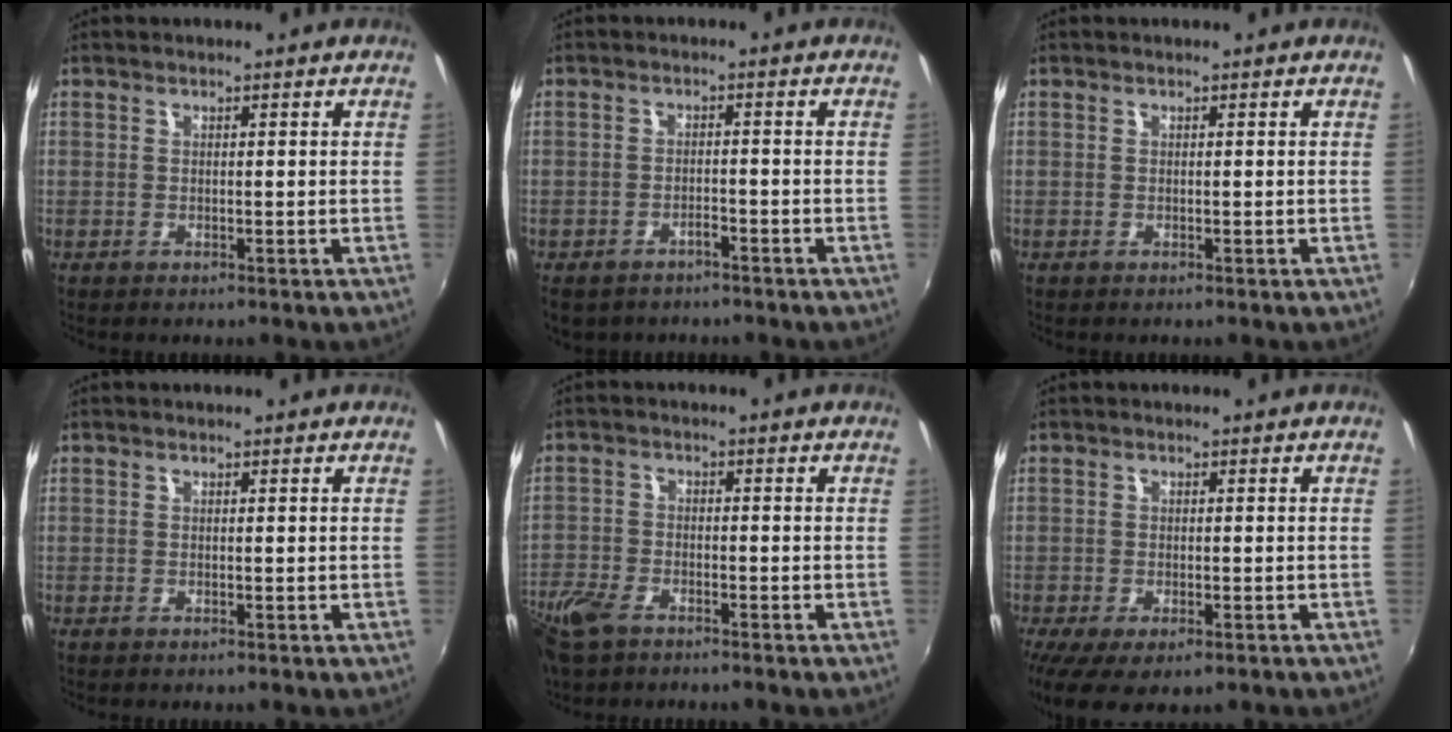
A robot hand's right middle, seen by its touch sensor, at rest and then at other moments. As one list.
[{"total": 5.7, "force": [-4.2, 2.9, 2.5], "torque": [-0.064, -0.010, -0.059]}, {"total": 0.0}, {"total": 0.0}, {"total": 9.7, "force": [-6.9, 4.5, 5.1], "torque": [-0.139, -0.025, -0.140]}, {"total": 7.3, "force": [-4.2, 3.1, 5.1], "torque": [-0.109, -0.035, -0.064]}]